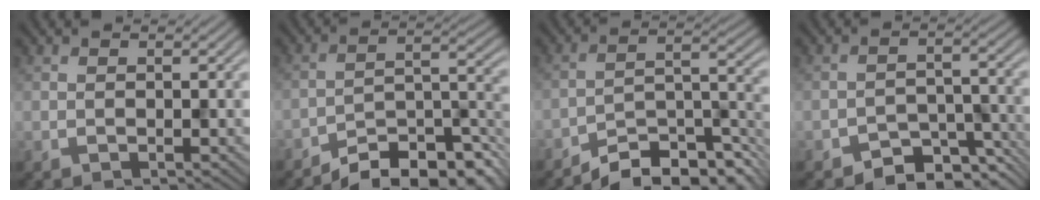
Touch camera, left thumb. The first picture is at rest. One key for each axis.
{"total": 11.0, "fx": -9.2, "fy": 2.5, "fz": 5.5, "tx": -0.081, "ty": 0.008, "tz": -0.155}
{"total": 9.8, "fx": -8.3, "fy": 2.2, "fz": 4.8, "tx": -0.070, "ty": 0.009, "tz": -0.143}
{"total": 5.8, "fx": -4.5, "fy": 2.7, "fz": 2.5, "tx": -0.031, "ty": -0.003, "tz": -0.076}